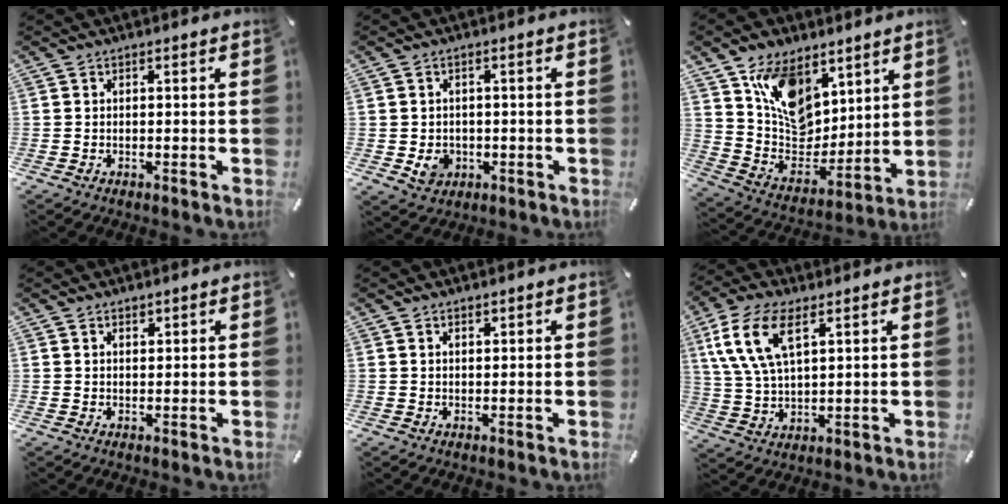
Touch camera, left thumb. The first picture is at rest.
{"total": 4.5, "force": [-0.7, 4.0, 1.9], "torque": [-0.016, -0.004, -0.014]}
{"total": 14.1, "force": [8.4, 9.7, 6.0], "torque": [-0.103, -0.058, 0.164]}
{"total": 1.3, "force": [1.0, 0.8, 0.2], "torque": [-0.005, 0.000, 0.019]}
{"total": 1.1, "force": [0.8, 0.7, 0.4], "torque": [-0.007, 0.000, 0.016]}
{"total": 12.3, "force": [5.6, 6.2, 9.0], "torque": [-0.220, -0.005, 0.099]}